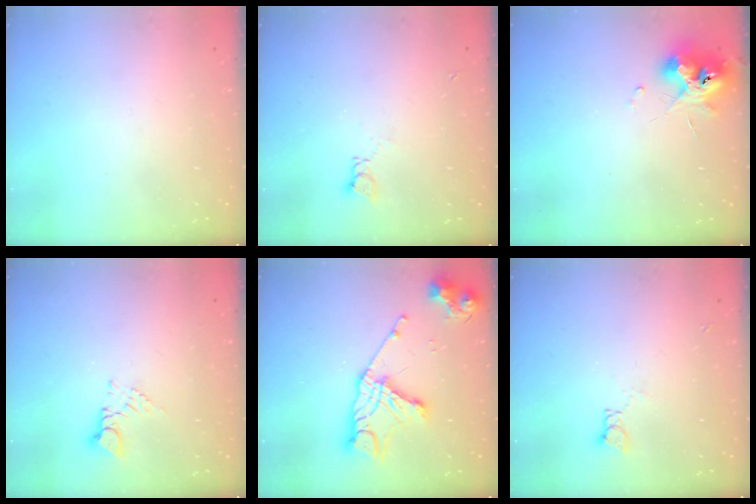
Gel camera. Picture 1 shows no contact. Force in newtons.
{"total": 2.0, "press": 2.0, "slide": 0.2}
{"total": 12.1, "press": 12.0, "slide": 0.9}
{"total": 2.8, "press": 2.8, "slide": 0.5}
{"total": 16.9, "press": 16.8, "slide": 1.4}
{"total": 2.2, "press": 2.2, "slide": 0.3}